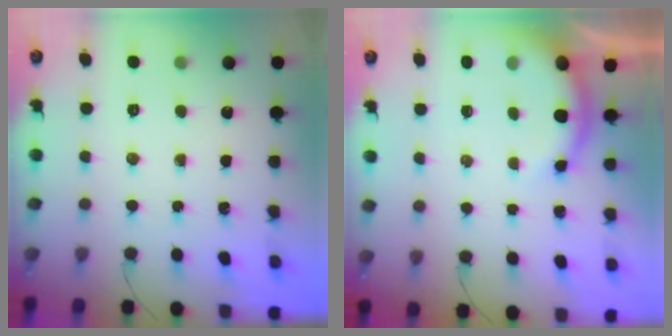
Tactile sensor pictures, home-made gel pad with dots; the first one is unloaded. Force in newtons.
{"total": 5.5, "press": 5.4, "slide": 0.9}